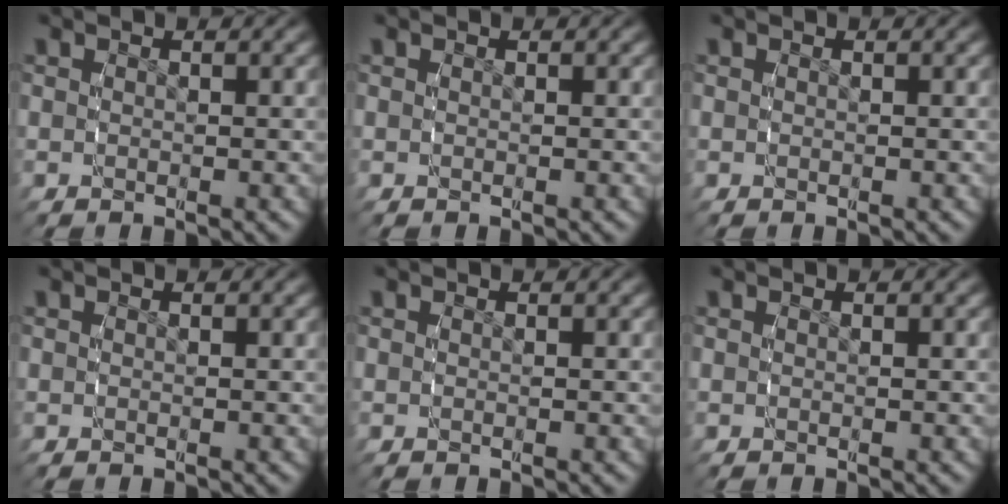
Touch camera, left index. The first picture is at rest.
{"total": 0.0}
{"total": 0.0}
{"total": 0.0}
{"total": 0.0}
{"total": 0.0}